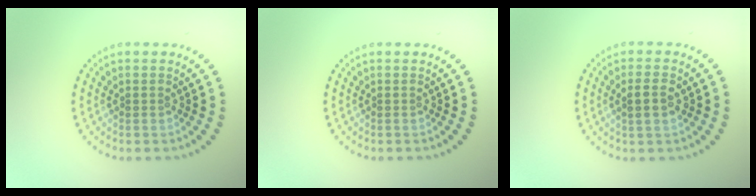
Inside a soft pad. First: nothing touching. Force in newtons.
{"total": 0.0}
{"total": 1.9, "press": 1.8, "slide": 0.2}